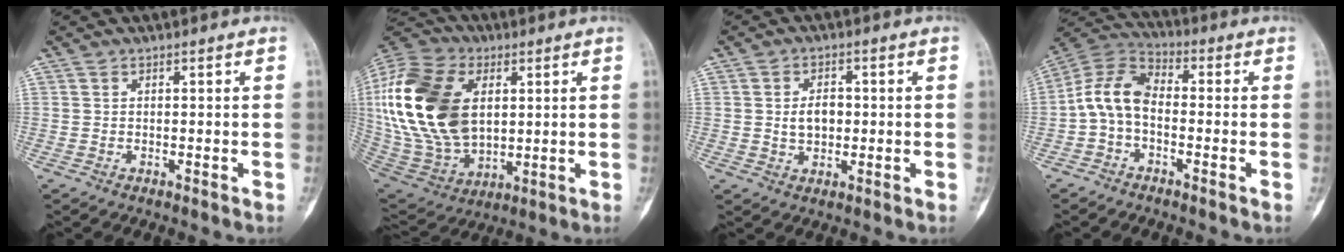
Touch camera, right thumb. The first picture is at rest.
{"total": 28.0, "force": [4.8, 17.8, 21.1], "torque": [-0.444, -0.009, 0.096]}
{"total": 4.7, "force": [0.0, 3.3, 3.4], "torque": [-0.048, 0.006, 0.001]}
{"total": 8.8, "force": [-1.6, 5.6, 6.7], "torque": [-0.124, 0.033, -0.047]}